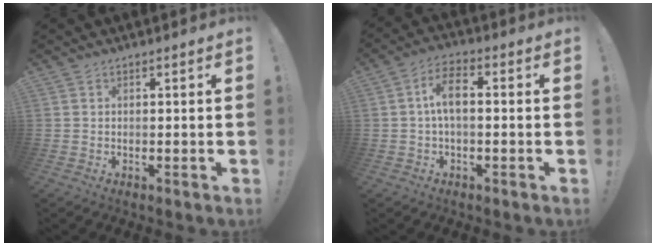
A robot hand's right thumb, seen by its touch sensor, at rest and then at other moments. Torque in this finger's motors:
{"motor_torque": [-0.05, 0.39, 0.44, -0.58, 0.02]}